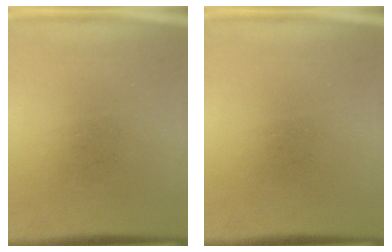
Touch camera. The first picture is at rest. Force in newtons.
{"total": 0.0}